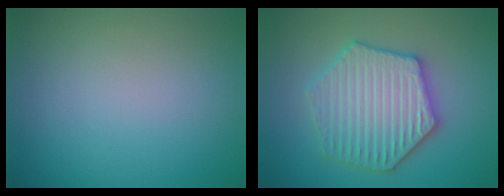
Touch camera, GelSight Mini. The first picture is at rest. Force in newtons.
{"total": 6.3, "press": 6.3, "slide": 1.0}